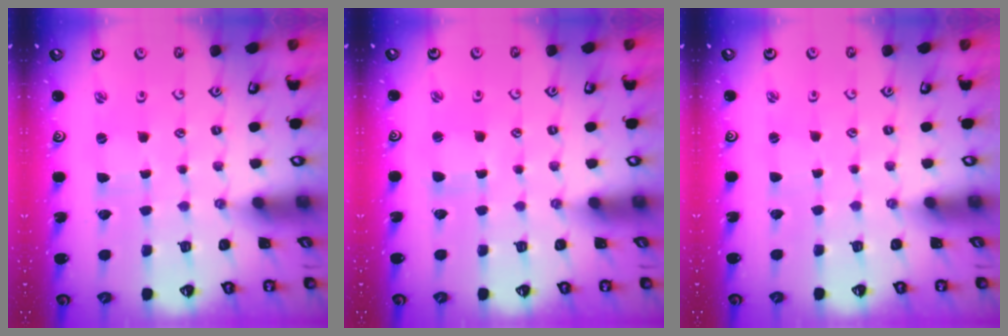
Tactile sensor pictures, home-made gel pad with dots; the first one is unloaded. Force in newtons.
{"total": 1.0, "press": 1.0, "slide": 0.2}
{"total": 0.9, "press": 0.9, "slide": 0.1}